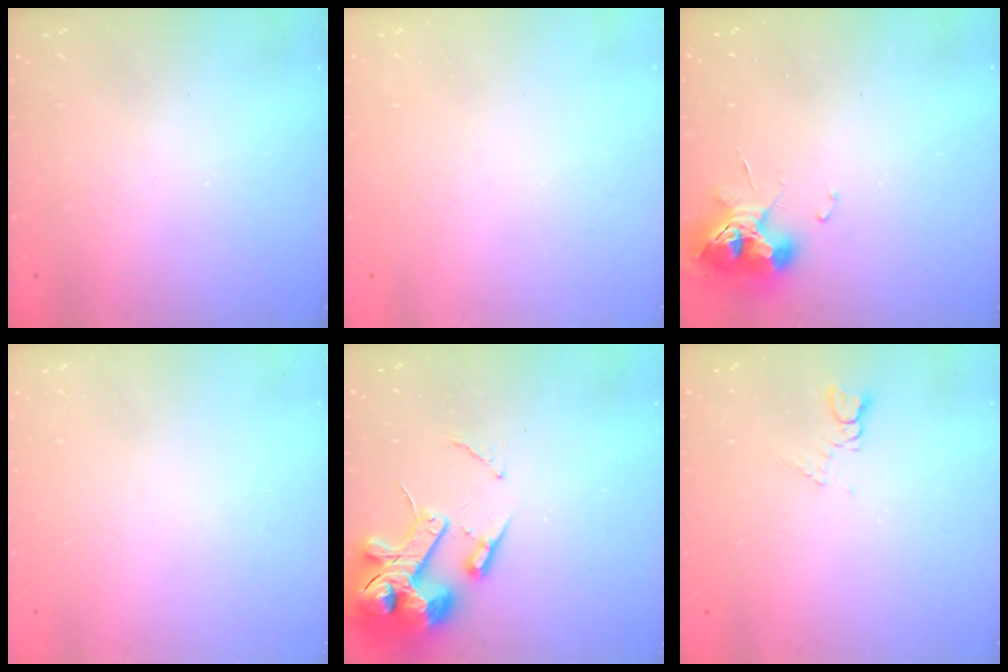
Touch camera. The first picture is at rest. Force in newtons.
{"total": 0.0}
{"total": 9.9, "press": 9.9, "slide": 0.8}
{"total": 0.0}
{"total": 16.0, "press": 15.8, "slide": 2.4}
{"total": 1.9, "press": 1.8, "slide": 0.3}